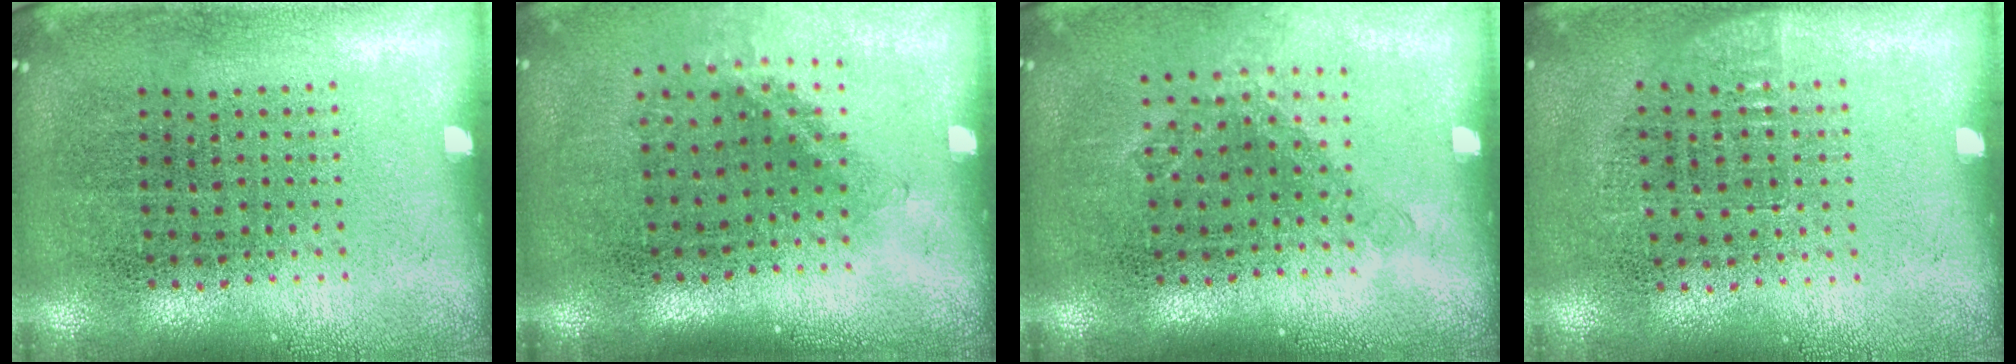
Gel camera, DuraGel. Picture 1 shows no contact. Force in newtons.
{"total": 1.5, "press": 1.0, "slide": 1.0}
{"total": 1.2, "press": 0.9, "slide": 0.7}
{"total": 0.7, "press": 0.6, "slide": 0.4}